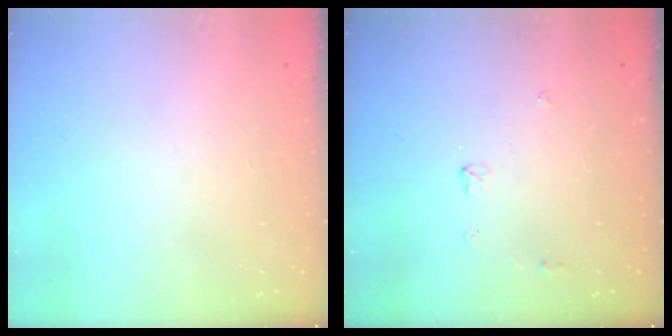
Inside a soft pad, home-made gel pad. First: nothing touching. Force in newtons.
{"total": 3.1, "press": 3.1, "slide": 0.6}